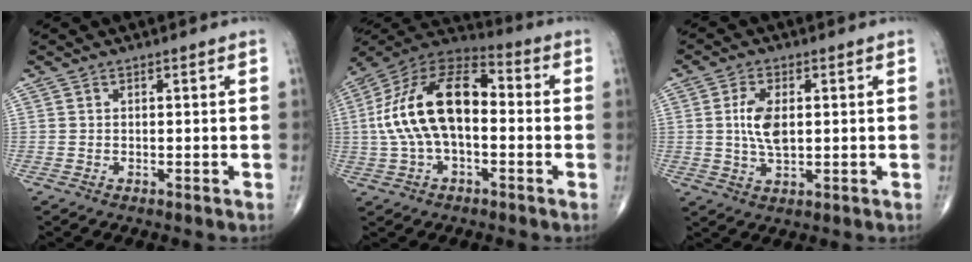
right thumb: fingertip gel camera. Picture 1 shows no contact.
{"total": 18.6, "force": [-0.1, 9.9, 15.7], "torque": [-0.293, 0.046, -0.011]}
{"total": 6.6, "force": [0.7, 3.4, 5.7], "torque": [-0.113, -0.003, 0.013]}